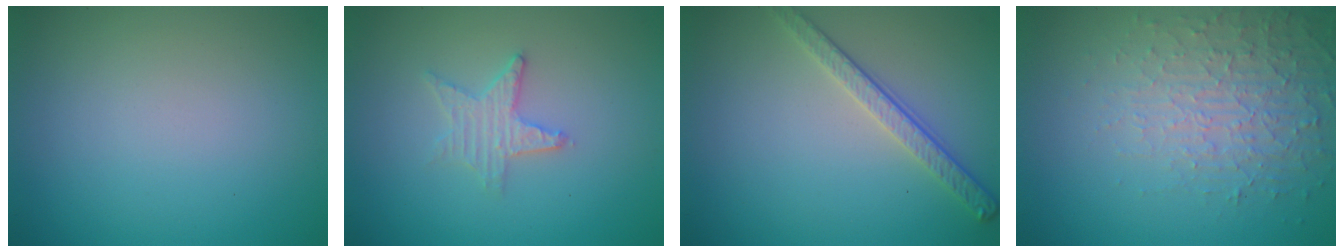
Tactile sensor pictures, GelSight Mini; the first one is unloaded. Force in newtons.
{"total": 2.3, "press": 2.2, "slide": 0.4}
{"total": 2.8, "press": 2.5, "slide": 1.2}
{"total": 3.9, "press": 3.5, "slide": 1.8}